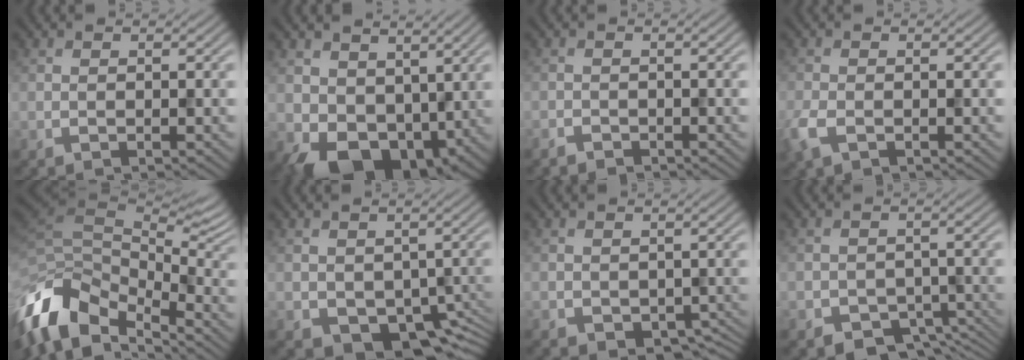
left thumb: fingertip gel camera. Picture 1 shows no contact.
{"total": 9.2, "force": [0.6, 7.1, 5.8], "torque": [-0.112, -0.033, 0.023]}
{"total": 0.8, "force": [-0.8, 0.1, -0.1], "torque": [0.008, -0.003, -0.015]}
{"total": 2.0, "force": [-1.1, 1.0, 1.4], "torque": [-0.039, -0.009, -0.023]}
{"total": 12.5, "force": [-3.7, 7.8, 9.0], "torque": [-0.222, -0.021, -0.063]}
{"total": 6.3, "force": [-3.0, 4.1, 3.7], "torque": [-0.052, -0.030, -0.027]}
{"total": 2.4, "force": [-1.4, 1.5, 1.2], "torque": [-0.011, -0.016, -0.004]}
{"total": 4.2, "force": [-3.1, 2.5, 1.3], "torque": [-0.009, -0.018, -0.038]}